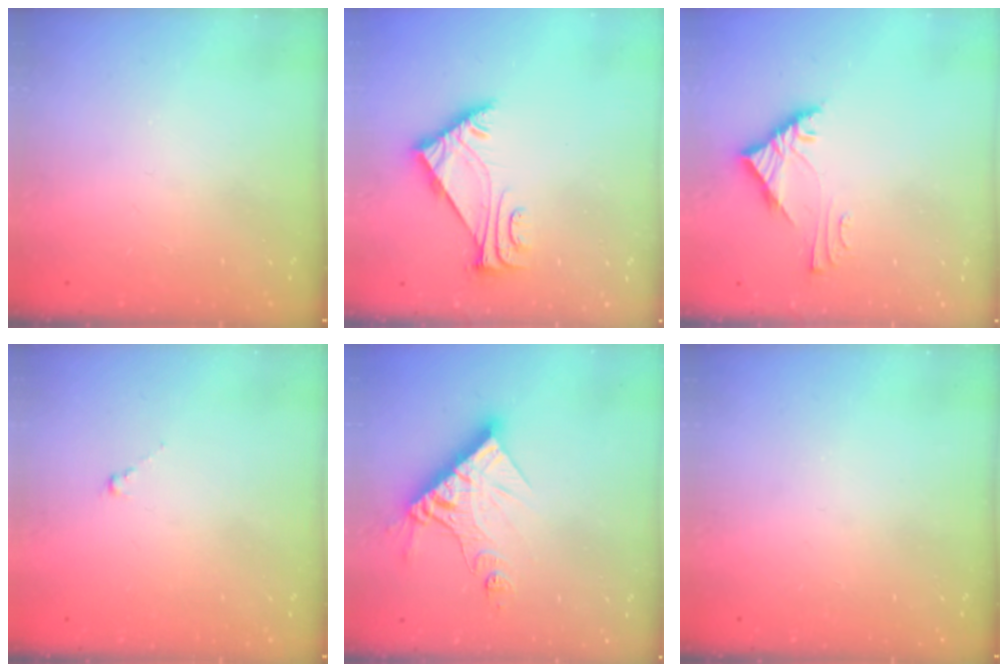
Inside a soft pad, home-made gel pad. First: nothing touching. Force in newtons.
{"total": 5.7, "press": 5.7, "slide": 1.0}
{"total": 5.3, "press": 5.2, "slide": 0.3}
{"total": 0.8, "press": 0.7, "slide": 0.5}
{"total": 14.0, "press": 13.9, "slide": 1.7}
{"total": 0.0}